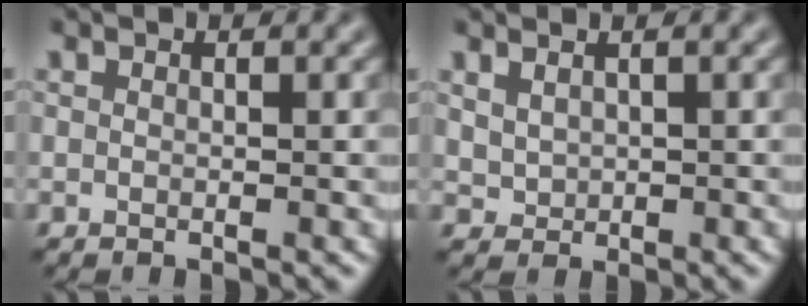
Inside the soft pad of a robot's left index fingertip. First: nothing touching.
{"total": 1.2, "force": [0.8, 0.7, 0.4], "torque": [-0.015, 0.003, 0.024]}